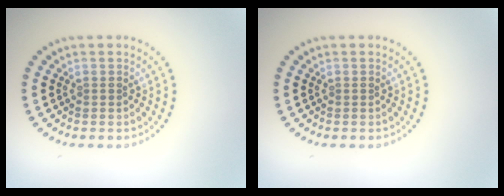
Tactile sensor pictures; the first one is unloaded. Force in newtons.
{"total": 0.0}